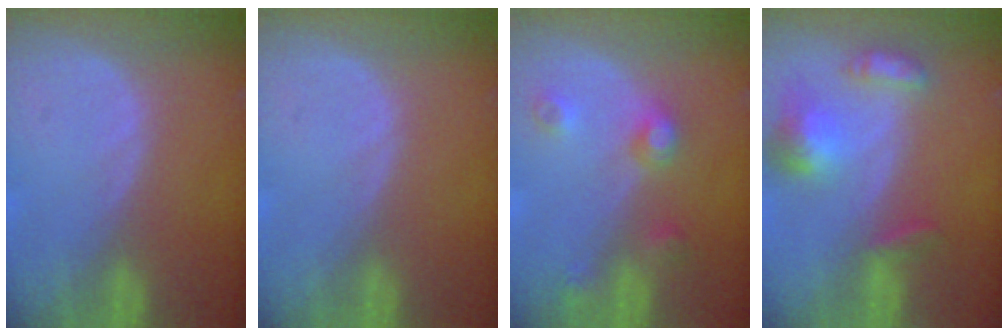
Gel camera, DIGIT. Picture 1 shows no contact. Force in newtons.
{"total": 0.0}
{"total": 4.5, "press": 4.0, "slide": 2.1}
{"total": 7.0, "press": 6.5, "slide": 2.6}